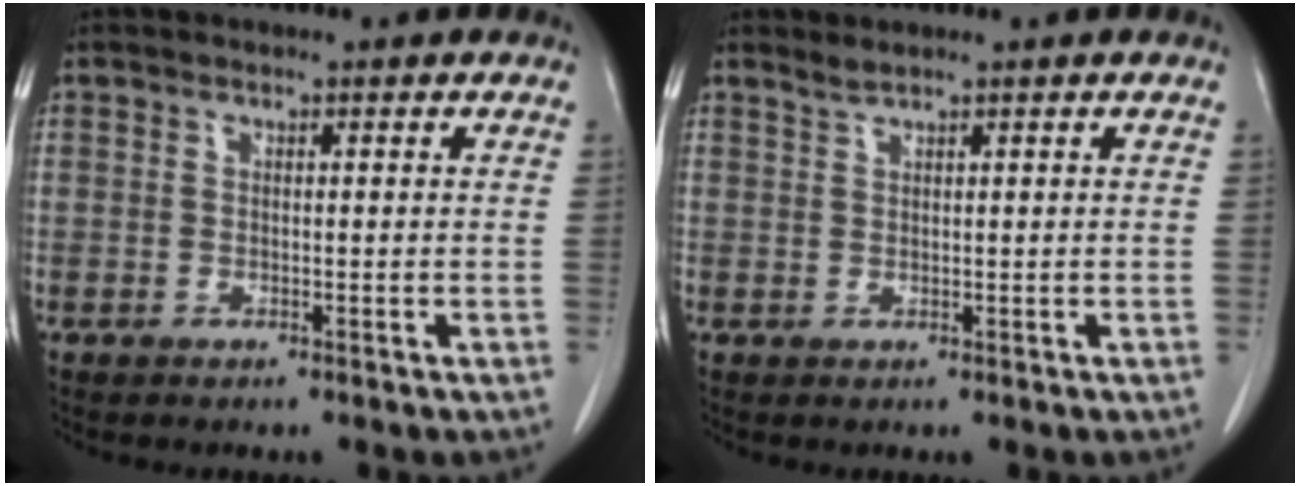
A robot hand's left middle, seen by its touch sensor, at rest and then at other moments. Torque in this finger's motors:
{"motor_torque": [0.16, -0.36, -0.04, 0.00]}